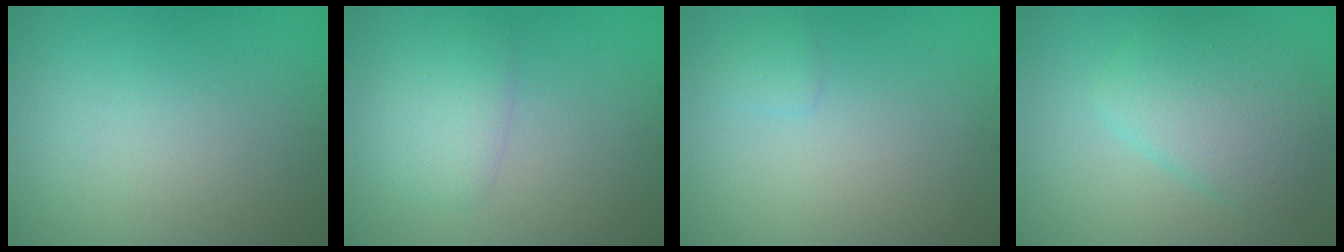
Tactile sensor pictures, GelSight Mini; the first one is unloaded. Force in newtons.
{"total": 2.3, "press": 2.3, "slide": 0.1}
{"total": 0.8, "press": 0.8, "slide": 0.1}
{"total": 4.8, "press": 4.8, "slide": 0.3}